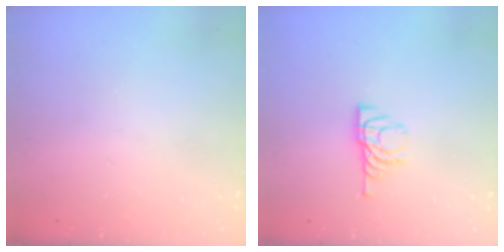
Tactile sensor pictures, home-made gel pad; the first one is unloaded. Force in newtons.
{"total": 6.1, "press": 6.1, "slide": 0.8}